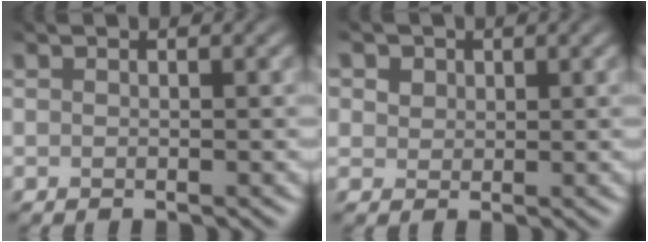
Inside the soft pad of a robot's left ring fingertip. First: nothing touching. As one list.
[{"total": 2.0, "force": [-0.7, -0.4, -1.8], "torque": [0.006, -0.016, 0.007]}]